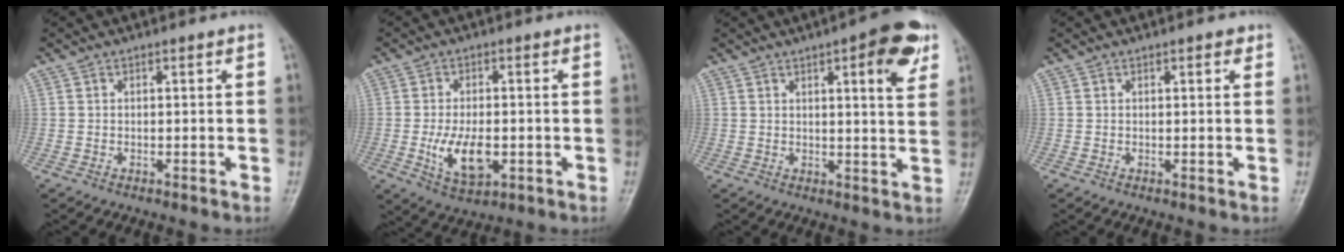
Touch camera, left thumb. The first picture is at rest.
{"total": 8.8, "force": [-1.9, 4.8, 7.1], "torque": [-0.120, -0.004, -0.025]}
{"total": 10.1, "force": [4.8, 2.8, 8.5], "torque": [-0.087, -0.015, 0.056]}
{"total": 1.6, "force": [0.8, 0.8, 1.1], "torque": [-0.006, -0.001, 0.010]}